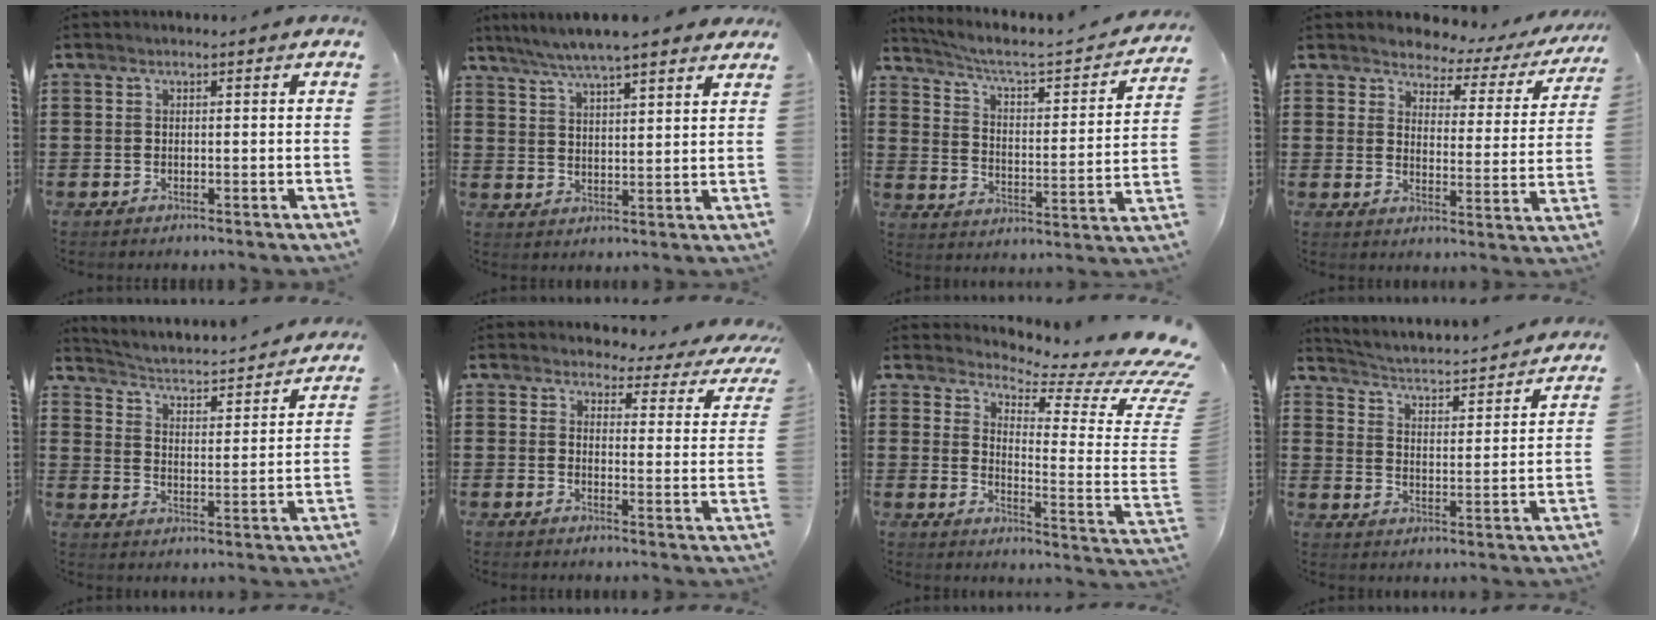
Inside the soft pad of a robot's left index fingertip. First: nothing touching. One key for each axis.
{"total": 5.8, "fx": 5.1, "fy": 0.5, "fz": 2.8, "tx": -0.071, "ty": -0.014, "tz": 0.089}
{"total": 3.8, "fx": 2.9, "fy": 0.4, "fz": 2.5, "tx": -0.067, "ty": -0.029, "tz": 0.035}
{"total": 3.2, "fx": 2.9, "fy": 1.4, "fz": 0.2, "tx": -0.029, "ty": -0.020, "tz": 0.042}
{"total": 2.1, "fx": 2.0, "fy": -0.2, "fz": 0.4, "tx": -0.027, "ty": -0.034, "tz": 0.021}
{"total": 3.5, "fx": 3.2, "fy": 0.9, "fz": 0.9, "tx": -0.030, "ty": -0.023, "tz": 0.052}
{"total": 4.6, "fx": 3.8, "fy": 0.4, "fz": 2.6, "tx": -0.058, "ty": -0.052, "tz": 0.059}
{"total": 2.4, "fx": 2.3, "fy": -0.3, "fz": 0.5, "tx": -0.027, "ty": -0.034, "tz": 0.028}